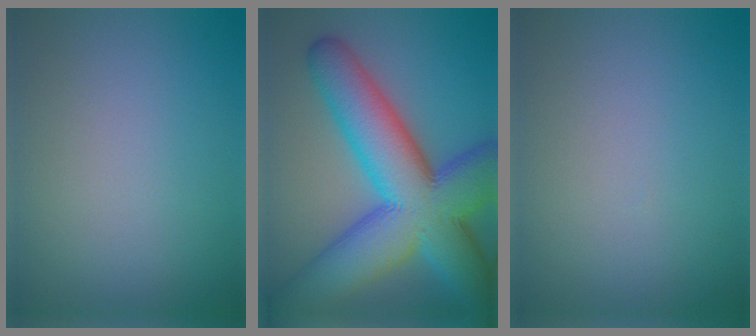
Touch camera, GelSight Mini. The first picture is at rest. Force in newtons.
{"total": 14.6, "press": 14.5, "slide": 0.3}
{"total": 0.0}